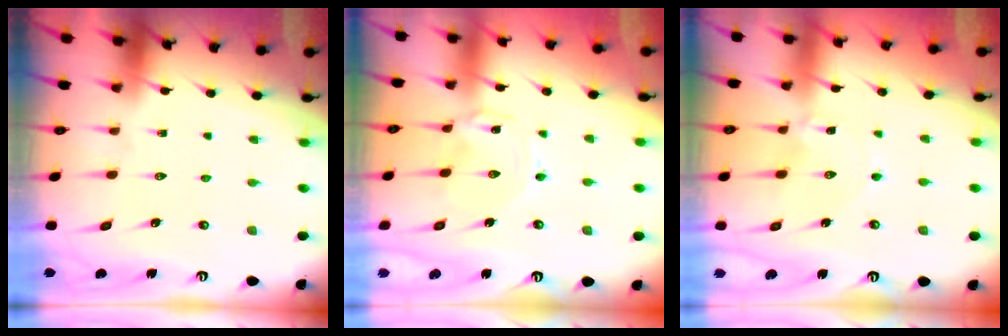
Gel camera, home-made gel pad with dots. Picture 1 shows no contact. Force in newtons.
{"total": 1.5, "press": 1.5, "slide": 0.3}
{"total": 1.0, "press": 1.0, "slide": 0.2}